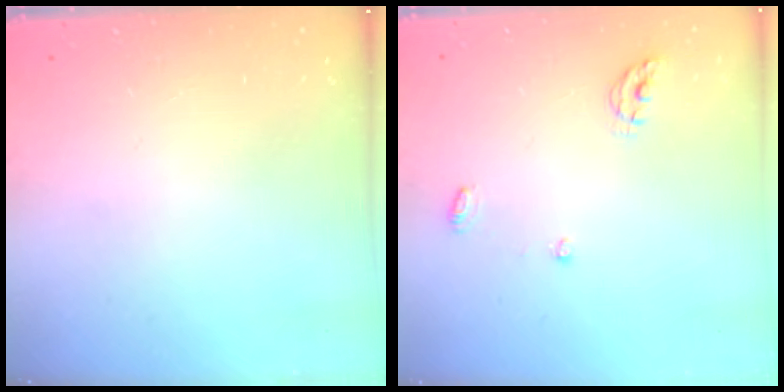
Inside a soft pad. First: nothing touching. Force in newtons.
{"total": 4.9, "press": 4.8, "slide": 0.4}